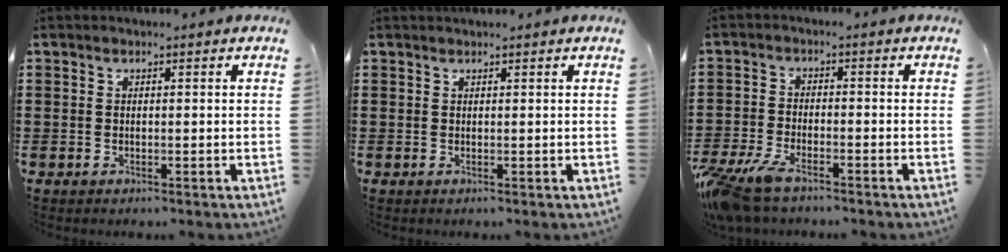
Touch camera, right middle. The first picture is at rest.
{"total": 0.5, "force": [0.5, 0.0, -0.2], "torque": [0.011, -0.001, 0.008]}
{"total": 5.6, "force": [-4.6, 1.1, 3.0], "torque": [-0.091, -0.014, -0.096]}